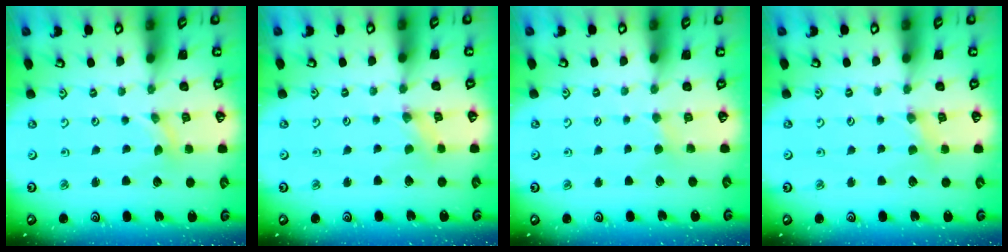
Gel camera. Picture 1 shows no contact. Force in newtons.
{"total": 0.0}
{"total": 2.1, "press": 2.1, "slide": 0.4}
{"total": 2.0, "press": 1.9, "slide": 0.4}